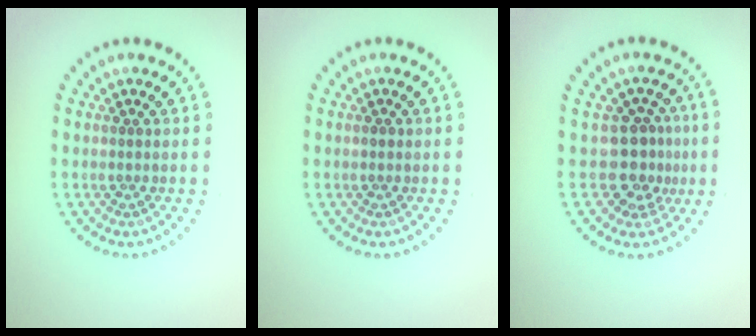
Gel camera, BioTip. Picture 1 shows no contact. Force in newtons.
{"total": 0.6, "press": 0.6, "slide": 0.1}
{"total": 3.0, "press": 2.4, "slide": 1.8}